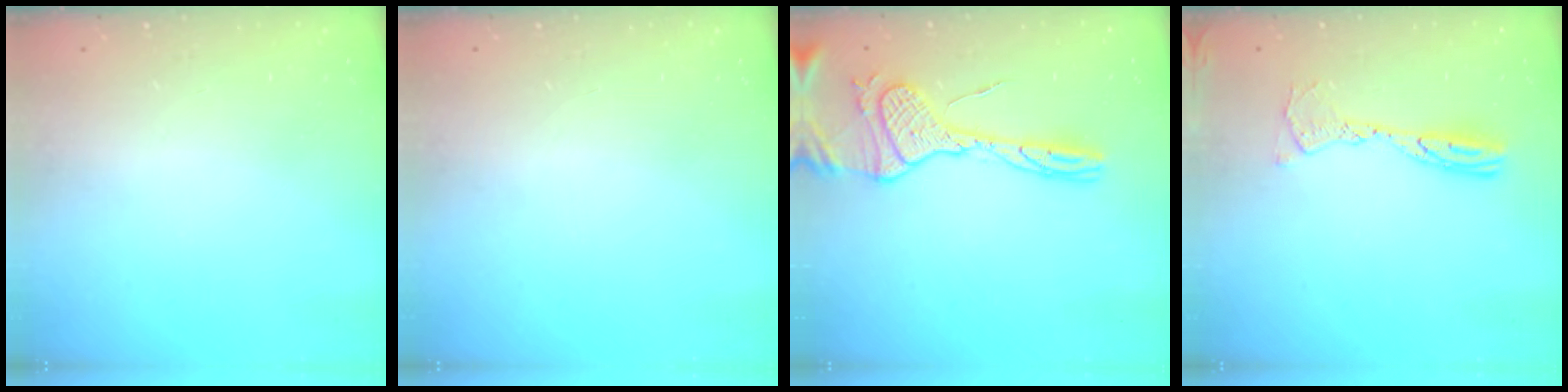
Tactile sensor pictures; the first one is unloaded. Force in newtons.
{"total": 0.0}
{"total": 17.0, "press": 17.0, "slide": 1.6}
{"total": 10.6, "press": 10.6, "slide": 0.9}